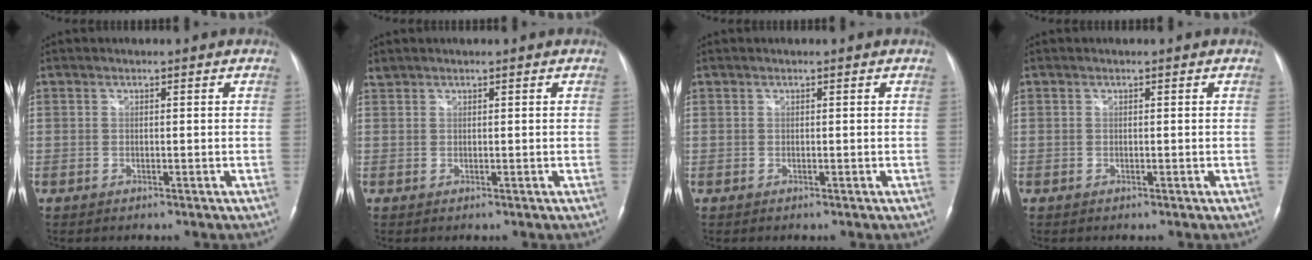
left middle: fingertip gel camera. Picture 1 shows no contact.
{"total": 0.7, "force": [0.7, 0.1, -0.1], "torque": [-0.006, 0.011, 0.018]}
{"total": 0.0}
{"total": 0.0}